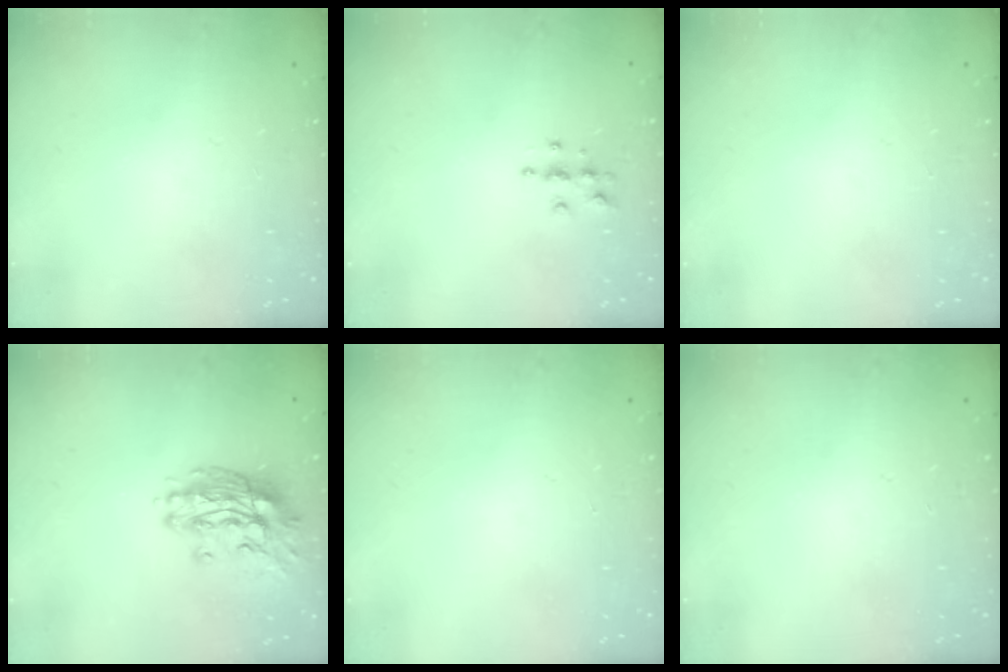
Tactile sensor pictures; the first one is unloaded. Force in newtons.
{"total": 4.0, "press": 3.9, "slide": 0.4}
{"total": 0.0}
{"total": 13.6, "press": 13.5, "slide": 1.1}
{"total": 0.0}
{"total": 0.0}